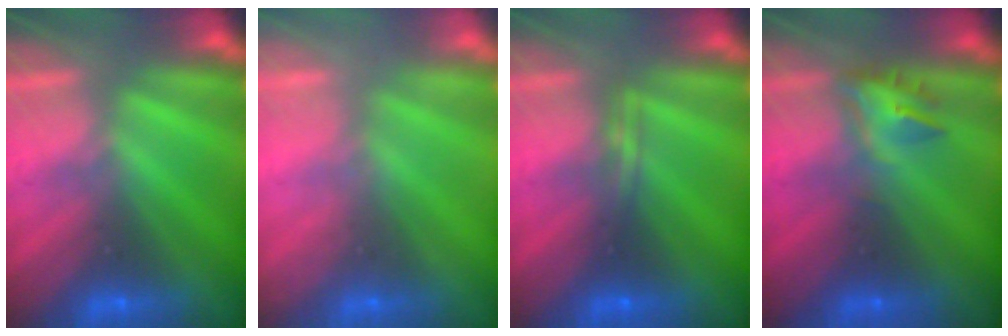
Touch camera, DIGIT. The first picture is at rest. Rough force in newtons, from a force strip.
{"total": 2.3}
{"total": 2.2}
{"total": 3.4}